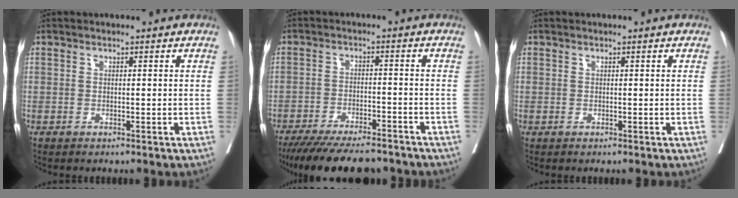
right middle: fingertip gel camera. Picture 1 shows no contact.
{"total": 15.2, "force": [-13.1, 3.0, 7.0], "torque": [-0.122, -0.021, -0.195]}
{"total": 0.0}